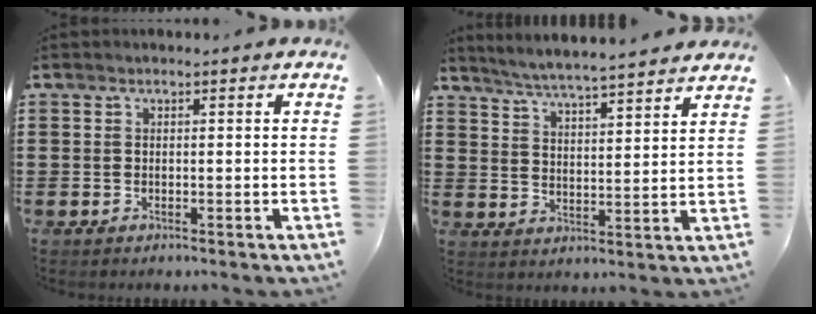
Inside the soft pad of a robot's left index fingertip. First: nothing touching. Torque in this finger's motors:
{"motor_torque": [1.45, -0.68, 0.24, 0.12]}